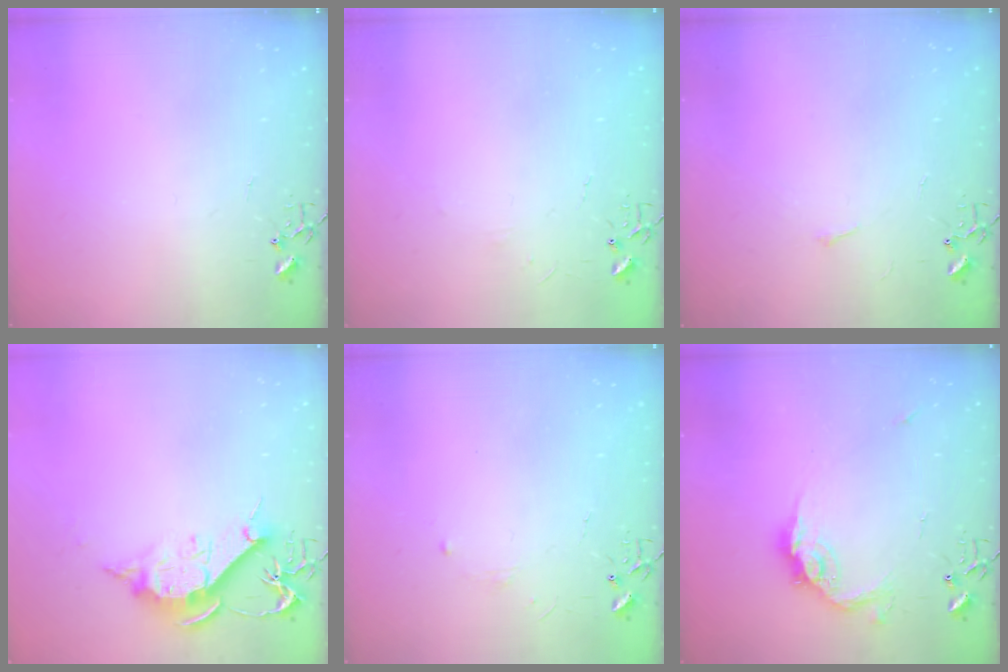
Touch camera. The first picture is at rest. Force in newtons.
{"total": 2.7, "press": 2.7, "slide": 0.4}
{"total": 3.5, "press": 3.5, "slide": 0.6}
{"total": 11.7, "press": 11.7, "slide": 0.3}
{"total": 2.8, "press": 2.8, "slide": 0.5}
{"total": 13.4, "press": 13.4, "slide": 1.1}